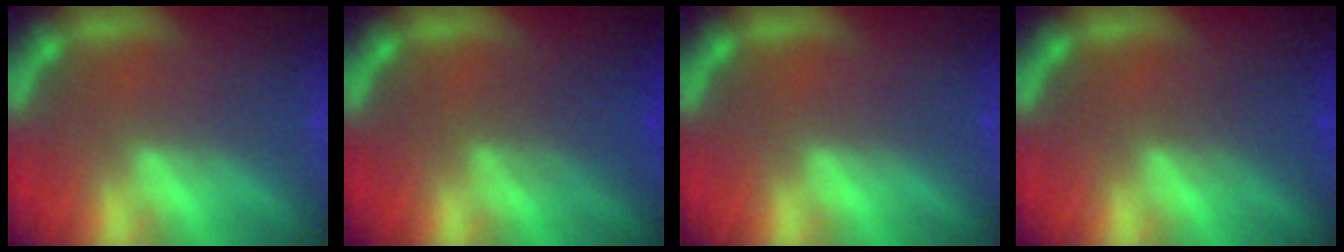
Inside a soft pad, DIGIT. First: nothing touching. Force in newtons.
{"total": 3.1}
{"total": 0.0}
{"total": 2.0}